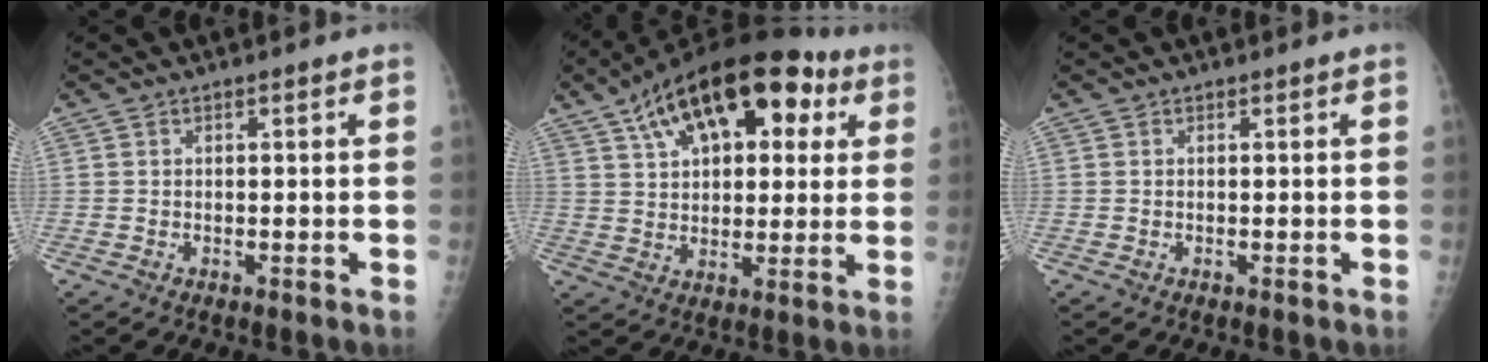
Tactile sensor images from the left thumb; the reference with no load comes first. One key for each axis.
{"total": 22.0, "fx": 9.5, "fy": 11.7, "fz": 16.0, "tx": -0.226, "ty": 0.017, "tz": 0.146}
{"total": 0.0}